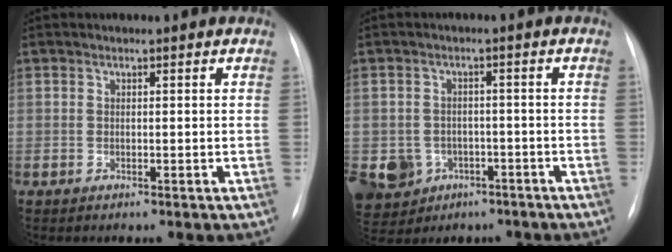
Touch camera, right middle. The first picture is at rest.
{"total": 10.6, "force": [-5.1, 8.8, 3.0], "torque": [-0.084, 0.010, -0.066]}